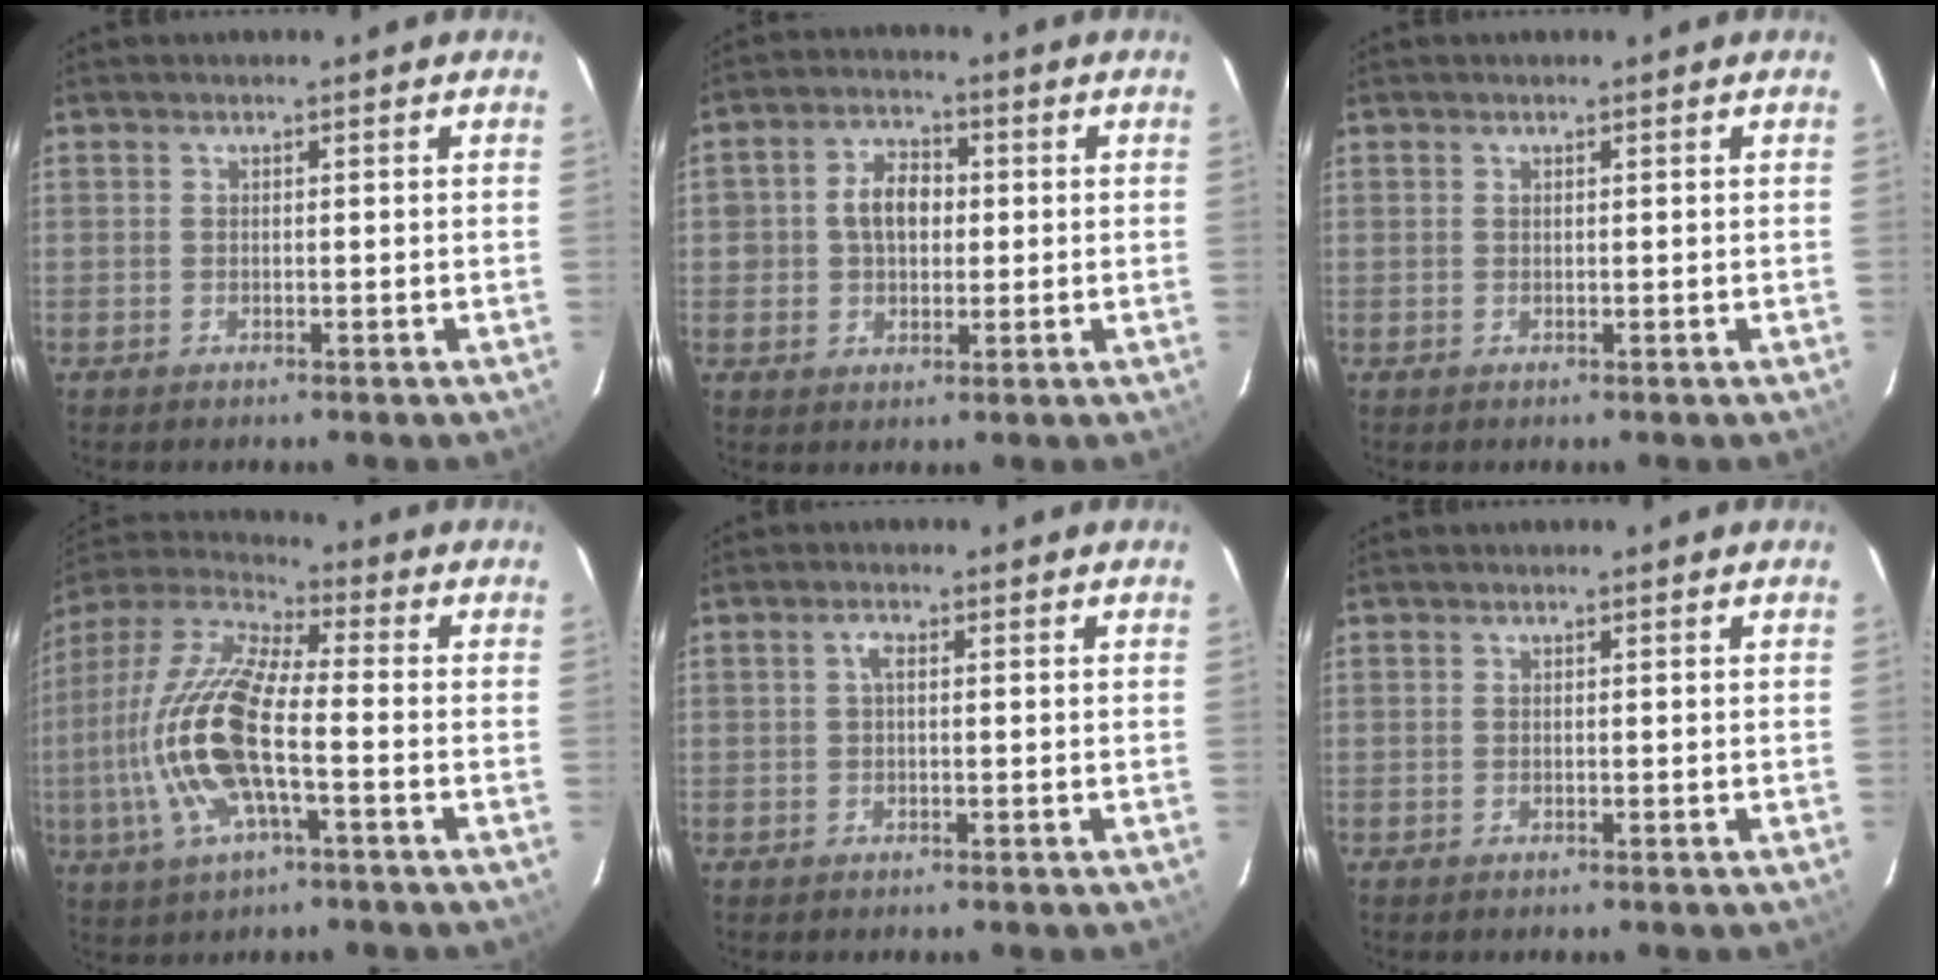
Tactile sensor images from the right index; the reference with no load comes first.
{"total": 6.7, "force": [0.4, 5.2, 4.3], "torque": [-0.079, 0.022, 0.010]}
{"total": 0.0}
{"total": 17.6, "force": [-3.7, 5.4, 16.4], "torque": [-0.341, -0.004, -0.079]}
{"total": 1.6, "force": [0.2, 0.7, 1.4], "torque": [-0.027, 0.008, 0.001]}
{"total": 0.0}